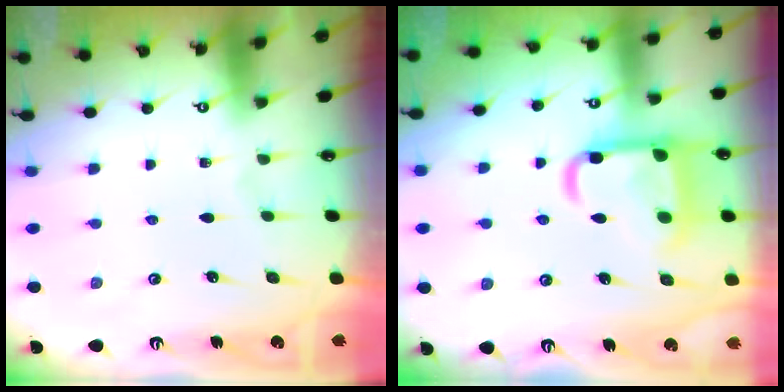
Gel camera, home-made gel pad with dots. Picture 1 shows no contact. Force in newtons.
{"total": 15.5, "press": 15.4, "slide": 1.7}